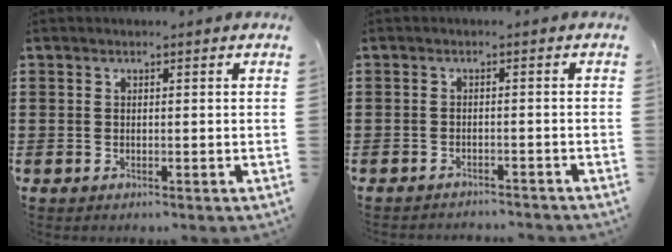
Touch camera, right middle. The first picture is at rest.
{"total": 1.5, "force": [-1.5, 0.0, 0.0], "torque": [-0.006, 0.001, -0.032]}